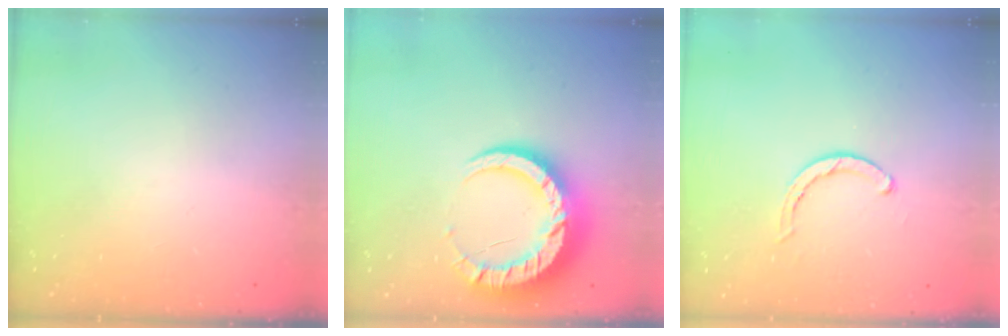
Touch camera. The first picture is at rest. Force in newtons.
{"total": 12.7, "press": 12.7, "slide": 0.8}
{"total": 2.8, "press": 2.8, "slide": 0.2}